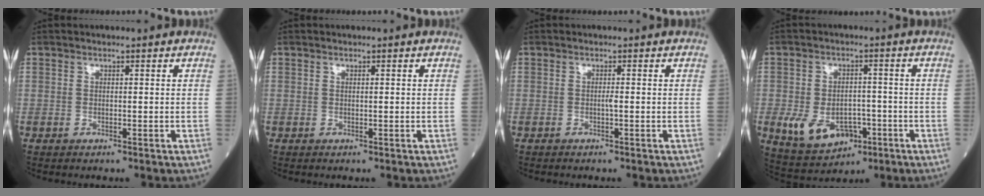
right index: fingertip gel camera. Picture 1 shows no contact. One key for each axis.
{"total": 0.0}
{"total": 0.6, "fx": -0.2, "fy": -0.1, "fz": 0.6, "tx": -0.011, "ty": 0.000, "tz": -0.004}
{"total": 9.5, "fx": -3.3, "fy": 6.1, "fz": 6.4, "tx": -0.117, "ty": 0.000, "tz": -0.041}